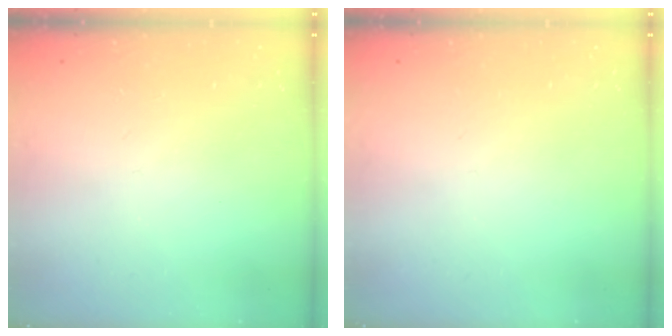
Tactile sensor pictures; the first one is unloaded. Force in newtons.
{"total": 0.0}